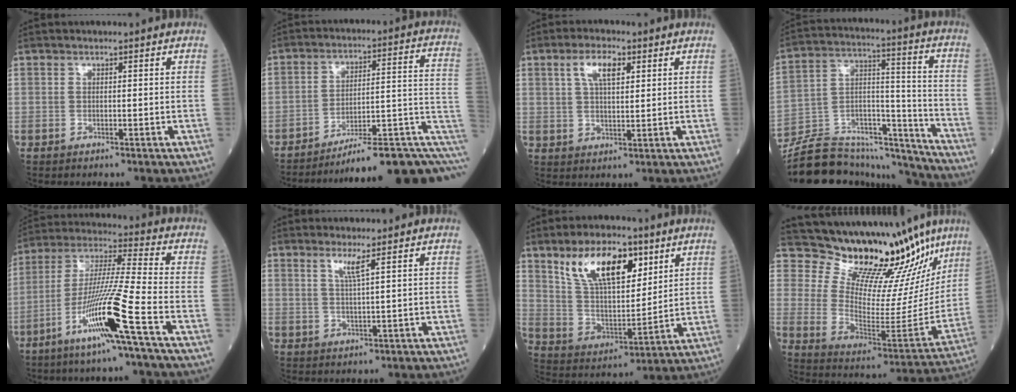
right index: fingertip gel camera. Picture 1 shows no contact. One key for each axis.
{"total": 17.1, "fx": -9.7, "fy": 2.9, "fz": 13.7, "tx": -0.117, "ty": 0.067, "tz": -0.124}
{"total": 5.5, "fx": 2.4, "fy": 1.8, "fz": 4.6, "tx": -0.096, "ty": 0.009, "tz": 0.048}
{"total": 22.0, "fx": -20.7, "fy": 4.6, "fz": 5.7, "tx": -0.112, "ty": 0.033, "tz": -0.333}
{"total": 13.6, "fx": -6.5, "fy": -1.8, "fz": 11.8, "tx": -0.231, "ty": -0.014, "tz": -0.125}
{"total": 2.5, "fx": 1.4, "fy": -0.7, "fz": 1.9, "tx": -0.044, "ty": -0.009, "tz": 0.031}
{"total": 14.9, "fx": 8.3, "fy": 6.1, "fz": 10.8, "tx": -0.199, "ty": 0.016, "tz": 0.159}
{"total": 21.8, "fx": 19.3, "fy": 5.9, "fz": 8.2, "tx": -0.116, "ty": -0.046, "tz": 0.270}